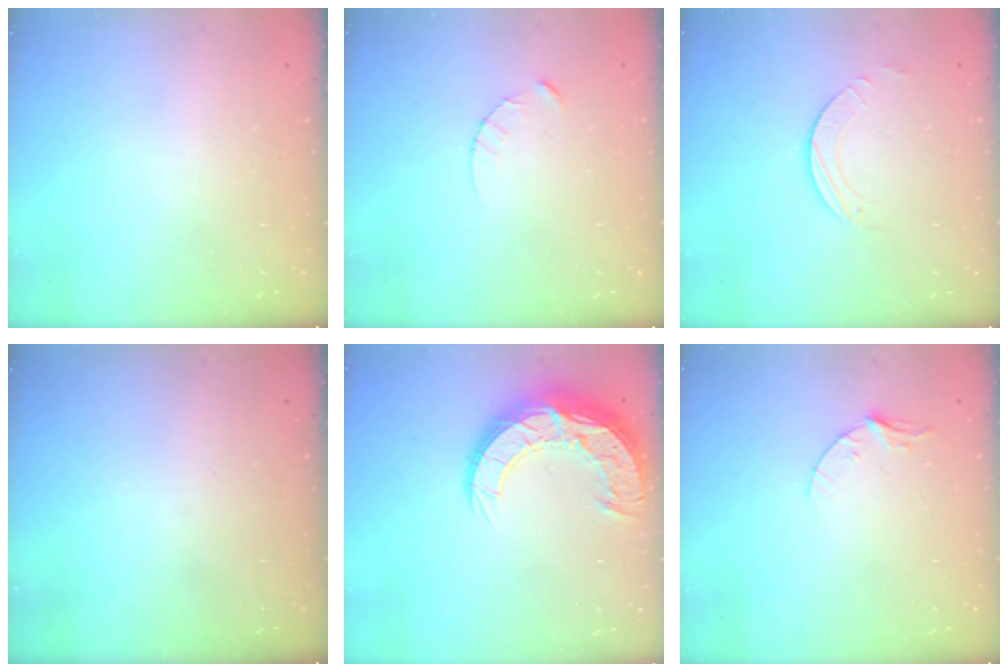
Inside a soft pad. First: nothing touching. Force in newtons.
{"total": 2.5, "press": 2.5, "slide": 0.3}
{"total": 2.3, "press": 2.3, "slide": 0.2}
{"total": 0.0}
{"total": 16.4, "press": 16.3, "slide": 1.2}
{"total": 3.9, "press": 3.9, "slide": 0.4}